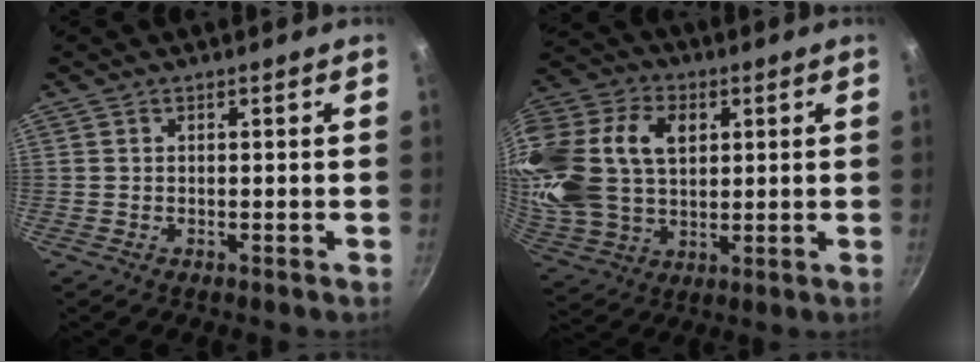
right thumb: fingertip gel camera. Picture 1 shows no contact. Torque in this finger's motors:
{"motor_torque": [2.23, 2.77, 1.32, -0.20, 0.31]}